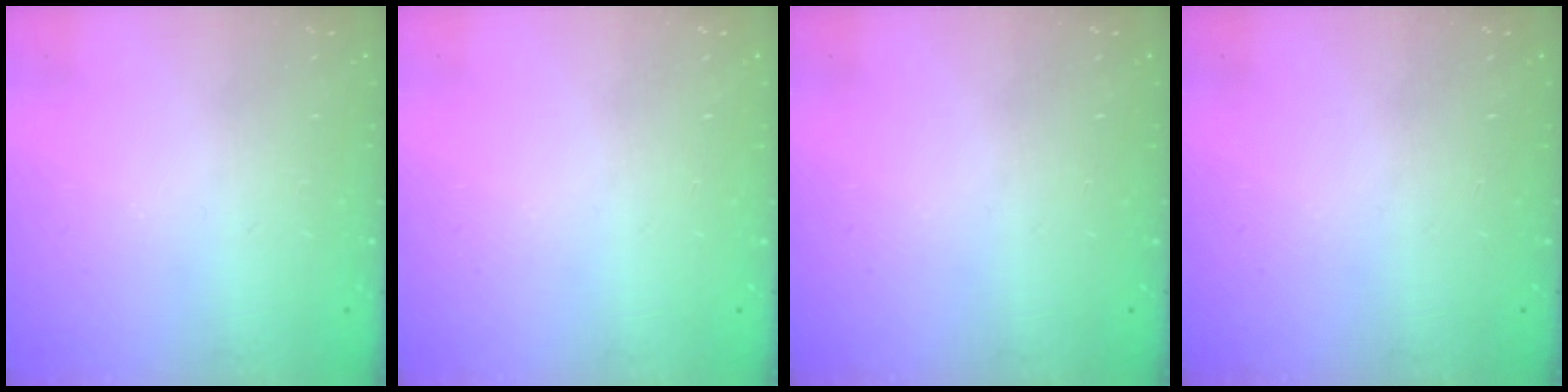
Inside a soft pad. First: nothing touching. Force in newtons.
{"total": 0.0}
{"total": 0.0}
{"total": 0.0}